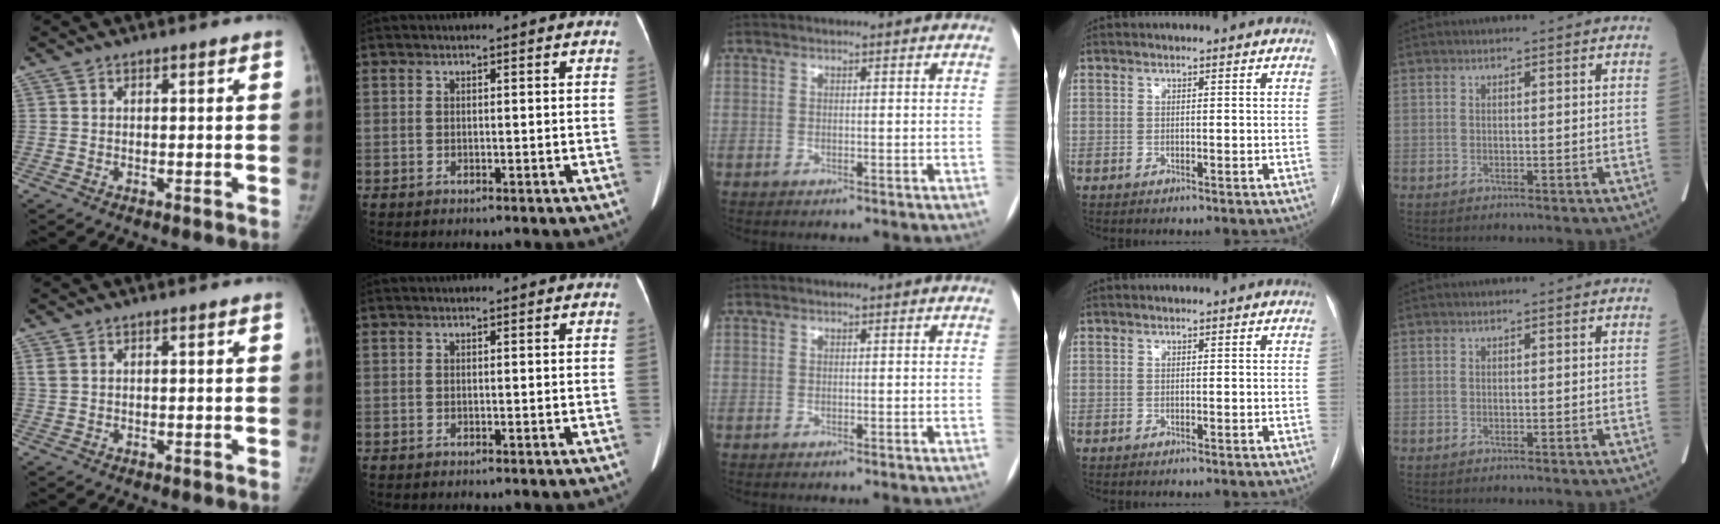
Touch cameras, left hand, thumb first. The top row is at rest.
{"thumb": {"total": 1.2, "force": [0.7, 0.6, 0.8], "torque": [-0.020, 0.010, 0.019]}}